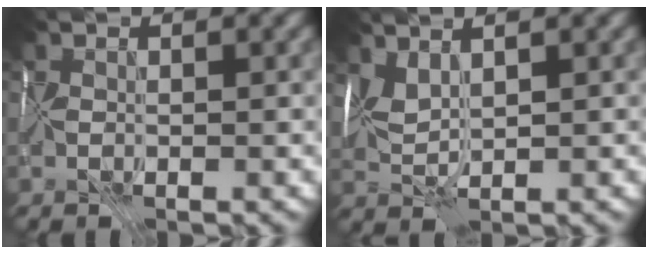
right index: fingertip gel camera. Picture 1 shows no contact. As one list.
[{"total": 2.8, "force": [2.0, 0.8, 1.8], "torque": [-0.047, 0.015, 0.043]}]